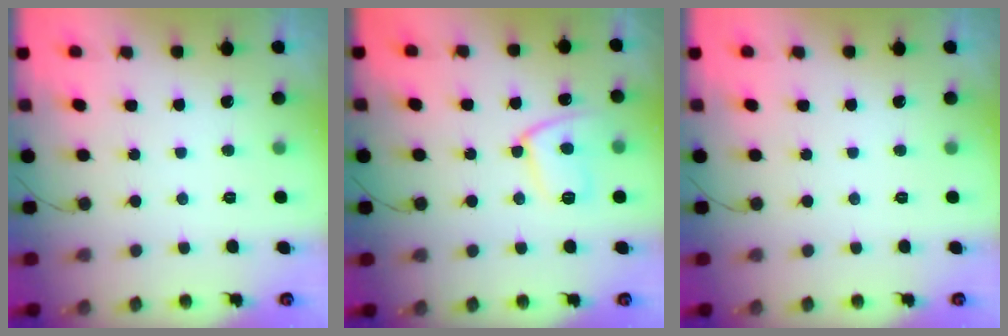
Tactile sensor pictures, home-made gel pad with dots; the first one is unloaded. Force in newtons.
{"total": 10.8, "press": 10.8, "slide": 0.8}
{"total": 0.0}